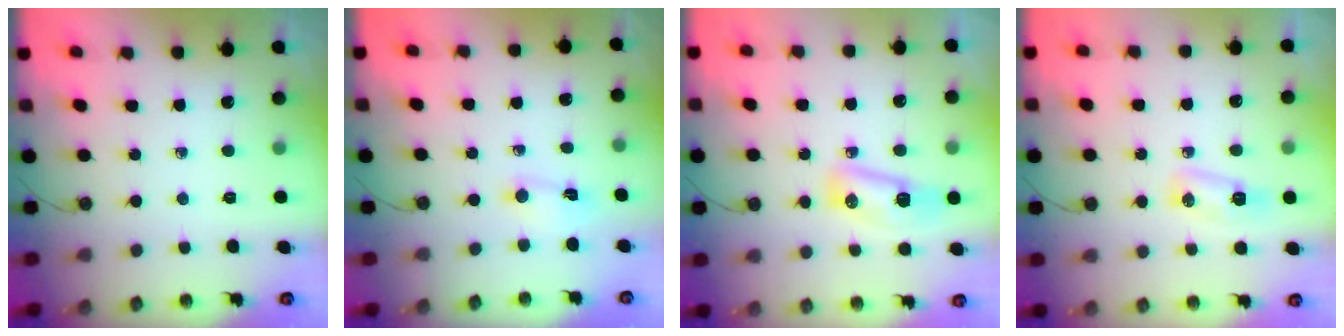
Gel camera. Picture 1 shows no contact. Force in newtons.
{"total": 2.2, "press": 2.1, "slide": 0.3}
{"total": 9.1, "press": 9.0, "slide": 1.1}
{"total": 5.9, "press": 5.8, "slide": 0.6}